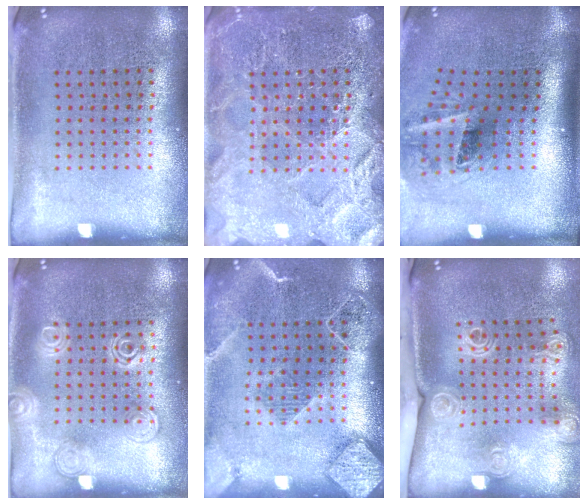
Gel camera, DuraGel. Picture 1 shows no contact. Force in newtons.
{"total": 3.6, "press": 3.6, "slide": 0.4}
{"total": 2.1, "press": 1.3, "slide": 1.6}
{"total": 2.3, "press": 2.2, "slide": 0.3}
{"total": 2.3, "press": 2.0, "slide": 1.1}
{"total": 2.1, "press": 1.6, "slide": 1.3}